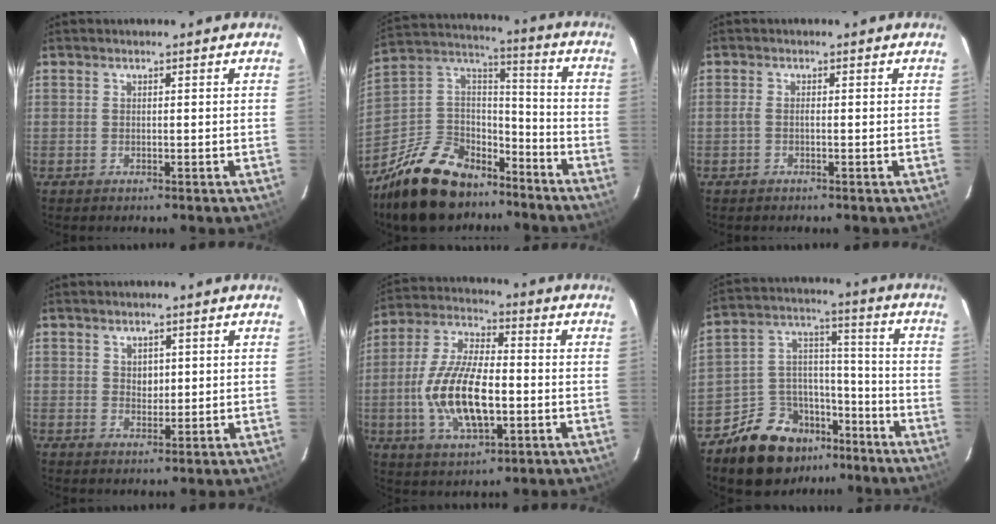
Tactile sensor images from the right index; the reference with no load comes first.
{"total": 21.3, "force": [-15.0, 12.0, 9.3], "torque": [-0.214, 0.044, -0.234]}
{"total": 0.8, "force": [-0.4, 0.1, 0.7], "torque": [-0.014, 0.003, -0.009]}
{"total": 2.3, "force": [0.8, 1.9, 1.0], "torque": [-0.010, 0.003, 0.016]}
{"total": 15.4, "force": [-3.0, 6.5, 13.6], "torque": [-0.283, -0.001, -0.054]}
{"total": 15.1, "force": [-10.4, 9.4, 5.4], "torque": [-0.115, 0.059, -0.153]}